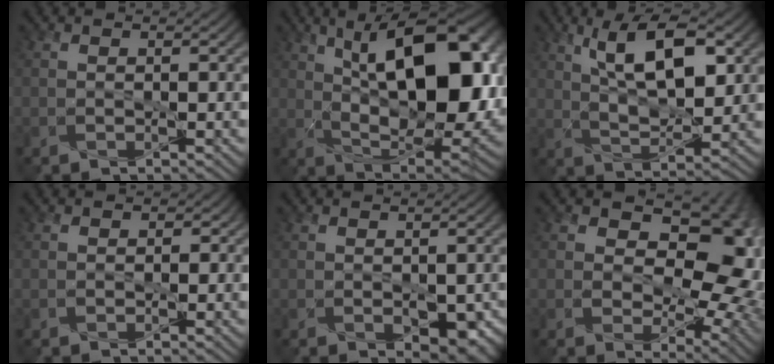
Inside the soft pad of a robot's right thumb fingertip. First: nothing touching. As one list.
[{"total": 17.6, "force": [4.5, 8.2, 14.9], "torque": [-0.220, 0.021, 0.068]}, {"total": 10.2, "force": [3.8, 4.2, 8.4], "torque": [-0.154, 0.003, 0.069]}, {"total": 0.8, "force": [-0.5, 0.6, -0.2], "torque": [0.003, -0.003, -0.012]}, {"total": 2.7, "force": [-0.7, 1.7, 2.0], "torque": [-0.033, -0.013, -0.003]}, {"total": 14.8, "force": [2.6, 9.9, 10.7], "torque": [-0.111, 0.006, 0.047]}]